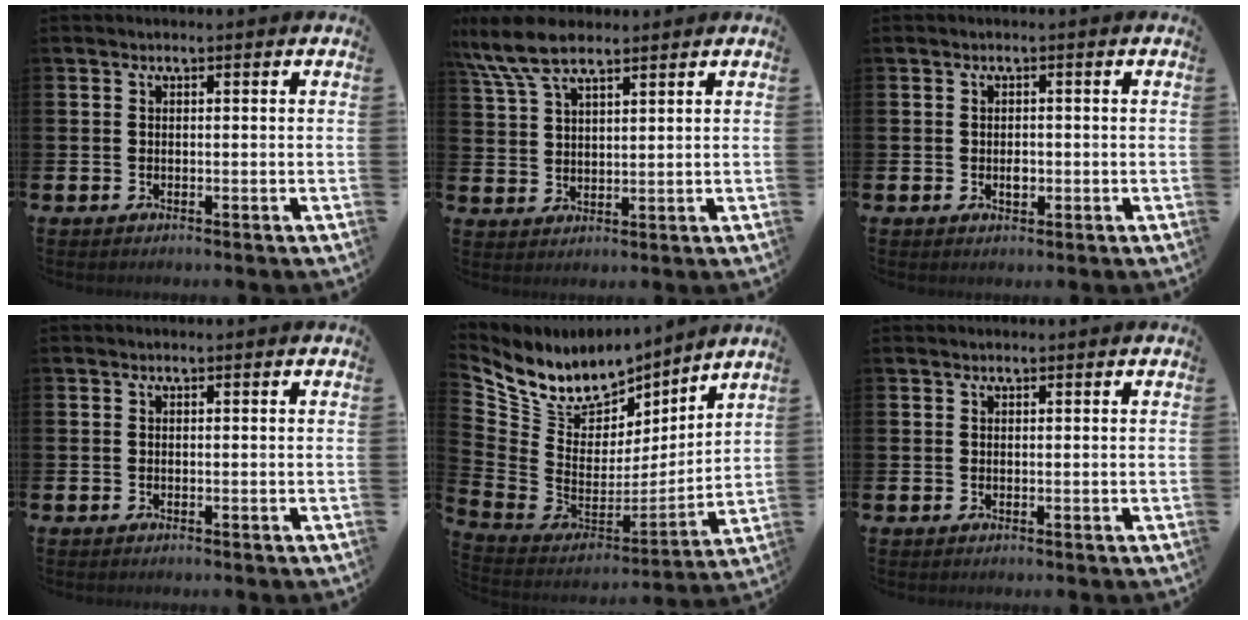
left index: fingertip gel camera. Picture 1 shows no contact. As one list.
[{"total": 8.2, "force": [6.6, 2.5, 4.1], "torque": [-0.096, -0.015, 0.123]}, {"total": 1.4, "force": [-0.2, 1.0, 1.1], "torque": [-0.010, 0.001, -0.006]}, {"total": 0.0}, {"total": 8.9, "force": [7.8, 4.2, 1.0], "torque": [-0.081, -0.060, 0.144]}, {"total": 0.6, "force": [0.6, 0.1, 0.0], "torque": [0.013, -0.003, 0.008]}]